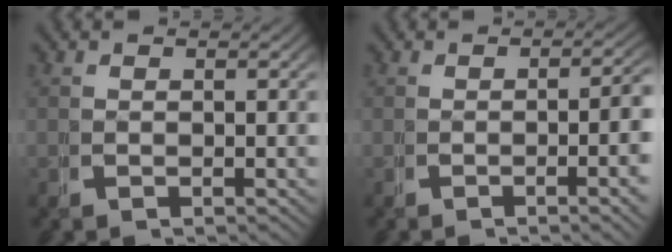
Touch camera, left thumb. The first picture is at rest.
{"total": 4.1, "force": [-0.8, 0.7, 4.0], "torque": [-0.054, 0.002, -0.012]}